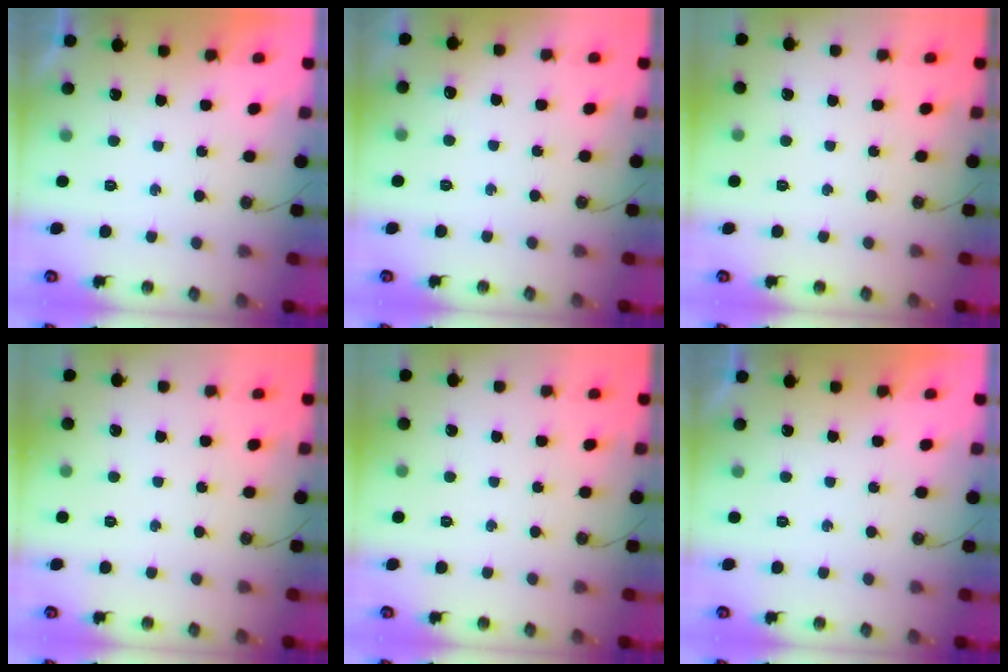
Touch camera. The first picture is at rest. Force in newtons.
{"total": 3.7, "press": 3.5, "slide": 1.0}
{"total": 0.0}
{"total": 0.0}
{"total": 0.0}
{"total": 0.0}